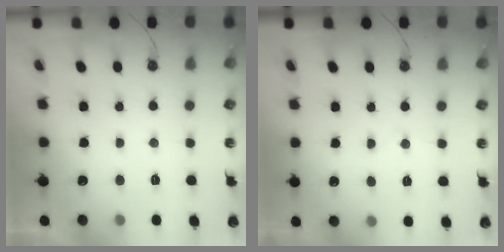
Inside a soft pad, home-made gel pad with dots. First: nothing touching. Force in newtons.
{"total": 4.4, "press": 4.4, "slide": 0.5}